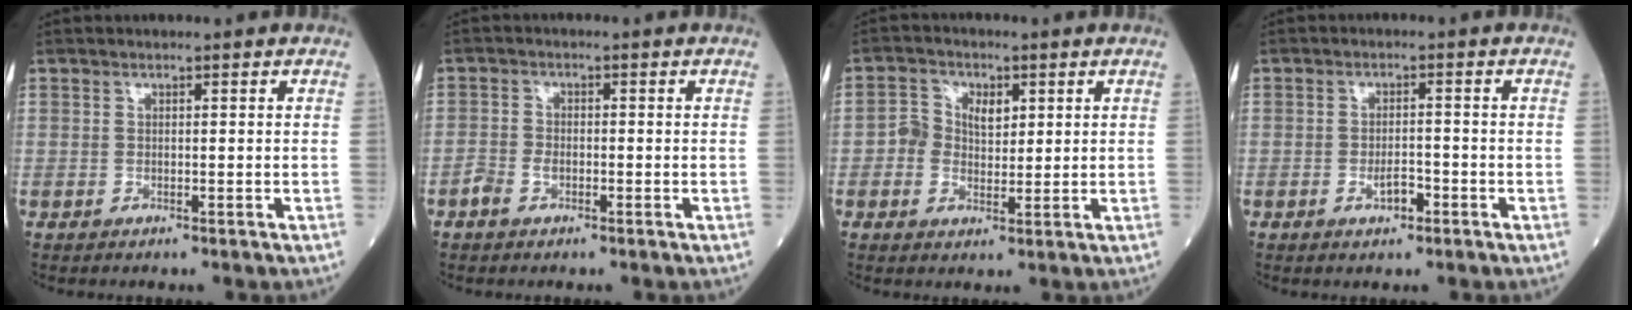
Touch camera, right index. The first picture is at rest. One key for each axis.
{"total": 2.5, "fx": -1.3, "fy": 1.5, "fz": 1.5, "tx": -0.032, "ty": 0.008, "tz": -0.023}
{"total": 4.6, "fx": 0.8, "fy": 3.8, "fz": 2.5, "tx": -0.034, "ty": 0.018, "tz": 0.013}
{"total": 2.7, "fx": -1.3, "fy": 1.1, "fz": 2.1, "tx": -0.033, "ty": 0.004, "tz": -0.023}